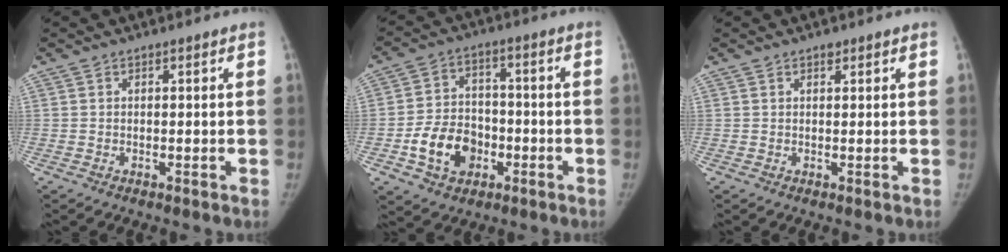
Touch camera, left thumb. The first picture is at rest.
{"total": 11.2, "force": [-4.0, 8.5, 6.1], "torque": [-0.078, 0.025, -0.071]}
{"total": 0.7, "force": [0.5, 0.5, 0.3], "torque": [0.002, -0.002, 0.005]}